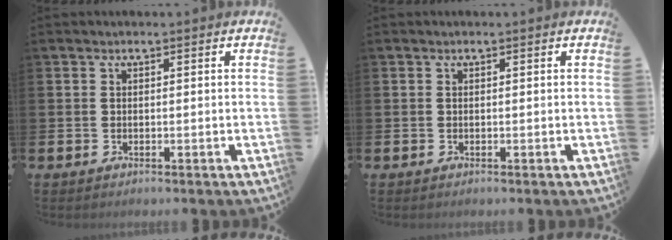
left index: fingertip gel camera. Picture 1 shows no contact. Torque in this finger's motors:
{"motor_torque": [0.00, 0.00, -0.02, -0.01]}